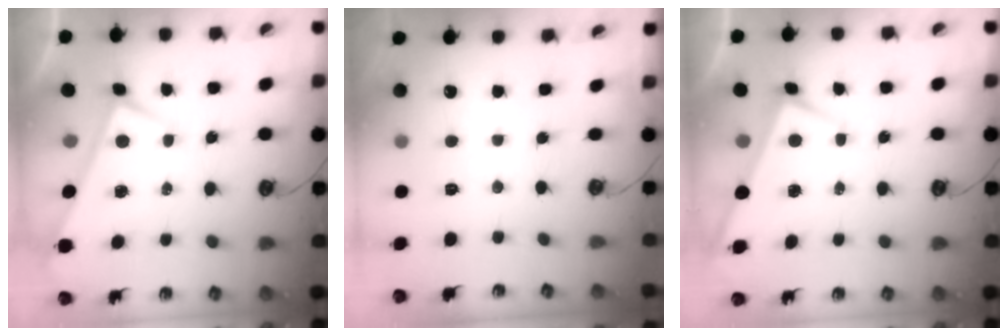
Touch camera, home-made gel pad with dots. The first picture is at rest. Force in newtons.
{"total": 0.0}
{"total": 2.7, "press": 2.7, "slide": 0.4}